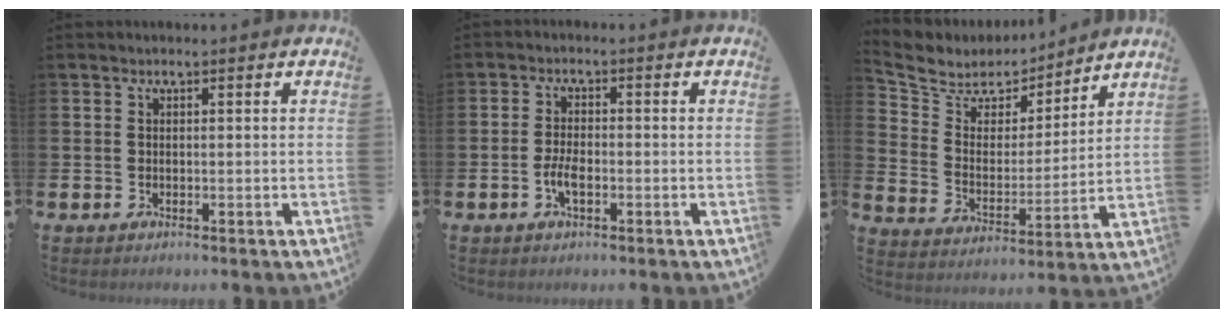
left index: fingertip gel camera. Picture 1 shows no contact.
{"total": 3.0, "force": [-1.1, 1.1, 2.5], "torque": [-0.050, -0.001, -0.023]}
{"total": 5.9, "force": [5.3, 2.6, -0.1], "torque": [-0.047, -0.047, 0.092]}